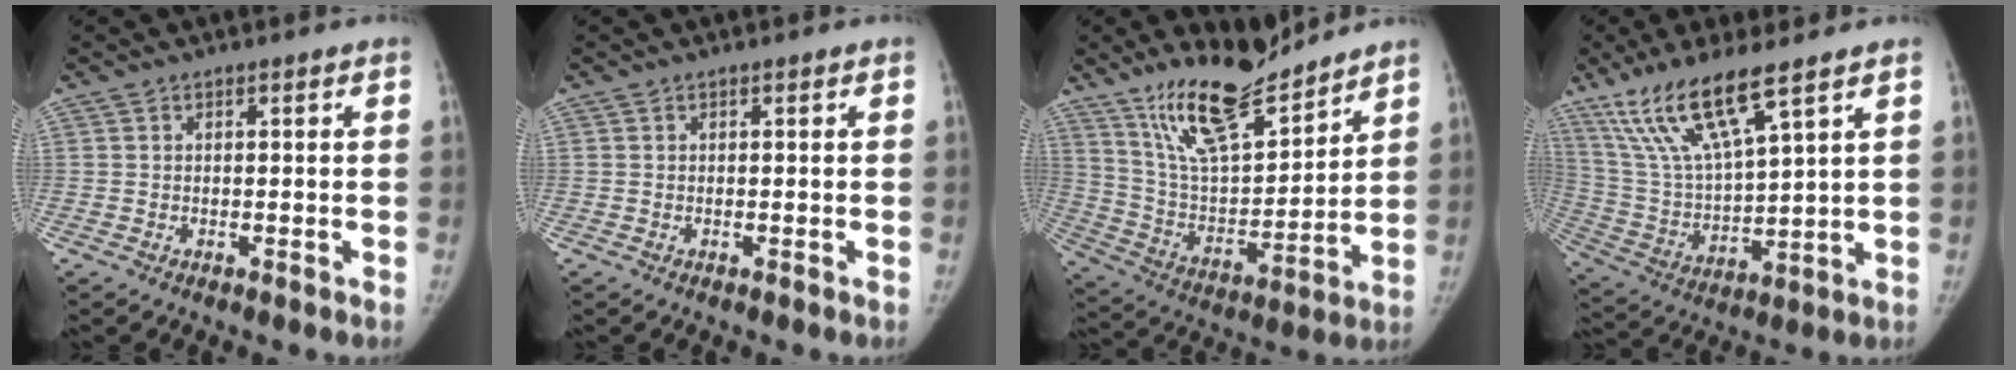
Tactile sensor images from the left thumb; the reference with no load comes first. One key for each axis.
{"total": 0.0}
{"total": 17.9, "fx": 14.1, "fy": 5.4, "fz": 9.7, "tx": -0.137, "ty": -0.084, "tz": 0.262}
{"total": 15.5, "fx": 10.1, "fy": 3.2, "fz": 11.3, "tx": -0.229, "ty": -0.039, "tz": 0.212}